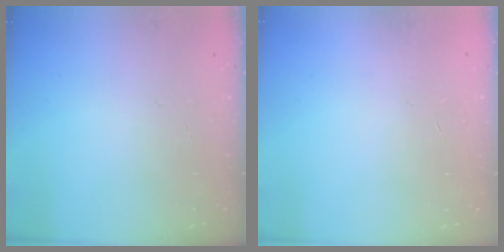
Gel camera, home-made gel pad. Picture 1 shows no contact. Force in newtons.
{"total": 0.6, "press": 0.6, "slide": 0.2}